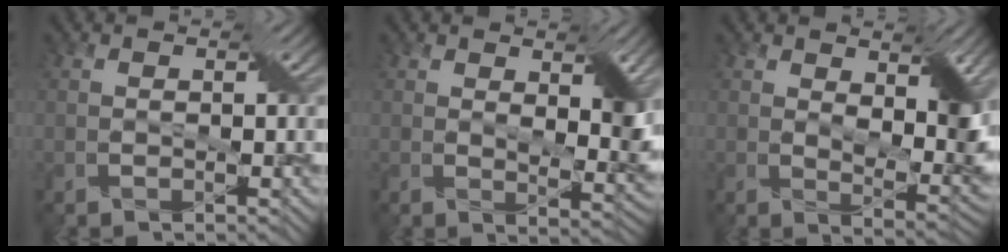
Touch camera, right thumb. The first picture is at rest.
{"total": 4.7, "force": [2.1, 1.9, 3.7], "torque": [-0.060, -0.010, 0.039]}
{"total": 6.3, "force": [2.8, 2.6, 5.1], "torque": [-0.081, -0.012, 0.050]}